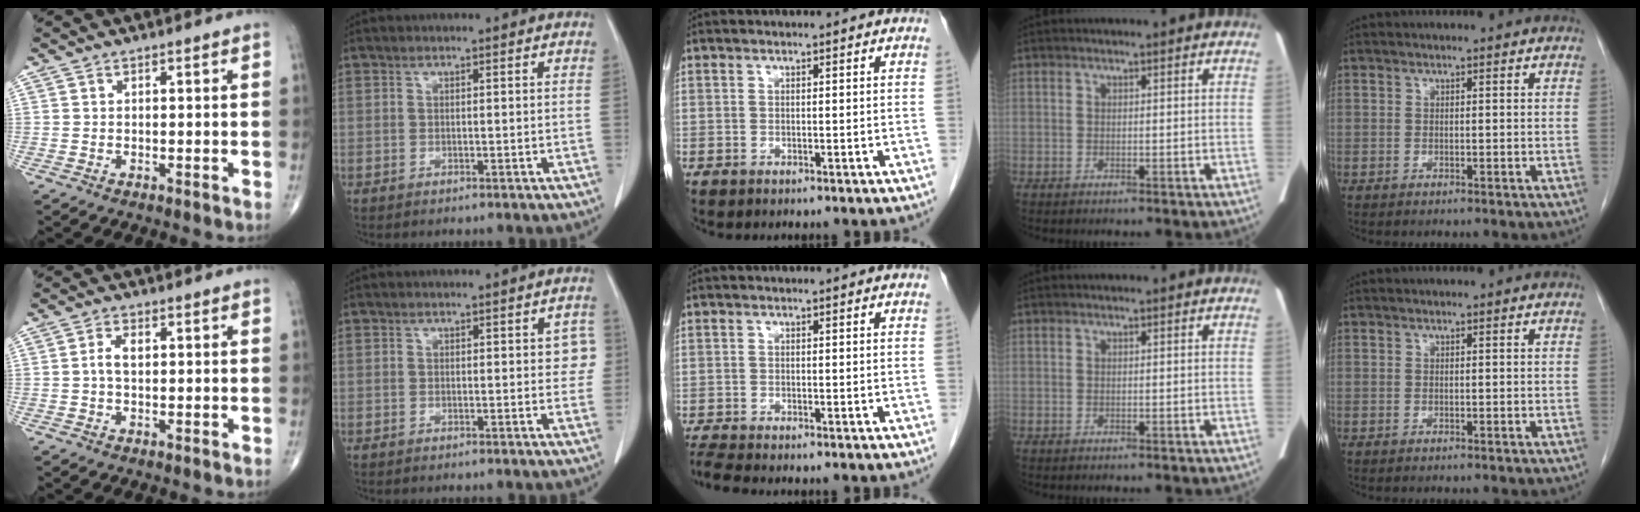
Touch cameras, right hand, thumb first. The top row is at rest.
{"thumb": {"total": 2.7, "force": [0.2, 1.5, 2.2], "torque": [-0.047, 0.008, 0.002]}, "index": {"total": 3.0, "force": [0.5, 1.6, 2.5], "torque": [-0.012, 0.009, 0.002]}, "middle": {"total": 2.2, "force": [-2.0, -0.5, 0.6], "torque": [-0.022, -0.012, -0.042]}}